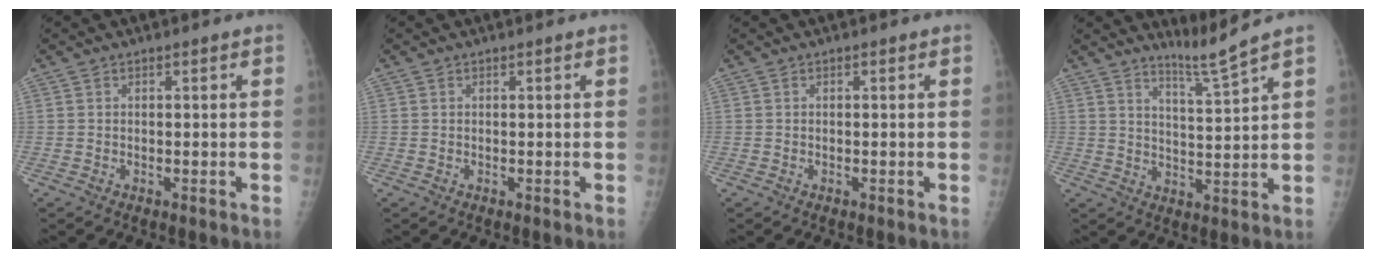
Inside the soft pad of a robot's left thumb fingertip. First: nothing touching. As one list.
[{"total": 0.0}, {"total": 0.0}, {"total": 5.0, "force": [4.4, -2.0, 1.6], "torque": [-0.032, -0.057, 0.088]}]